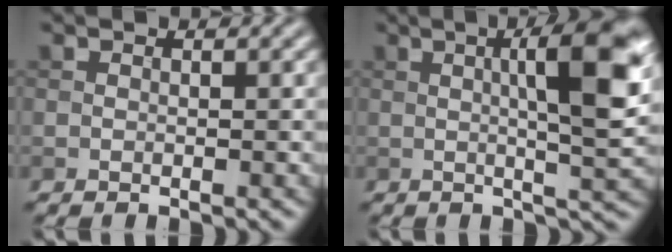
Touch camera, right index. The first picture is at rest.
{"total": 9.2, "force": [1.7, 1.9, 8.8], "torque": [-0.116, 0.014, 0.024]}